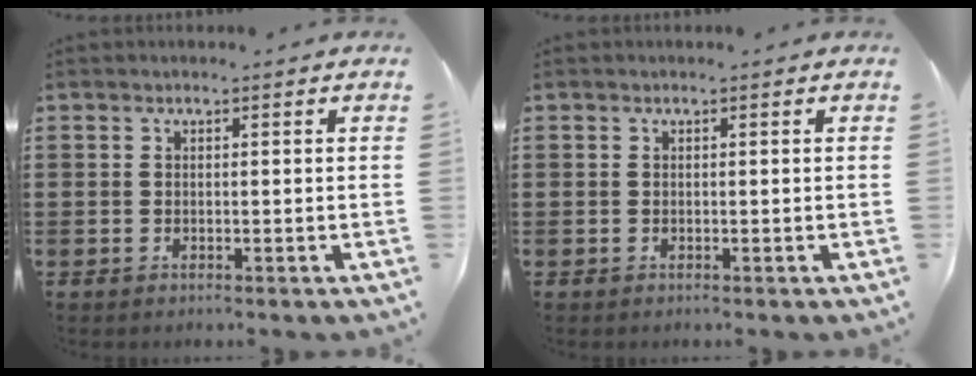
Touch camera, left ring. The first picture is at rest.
{"total": 0.0}